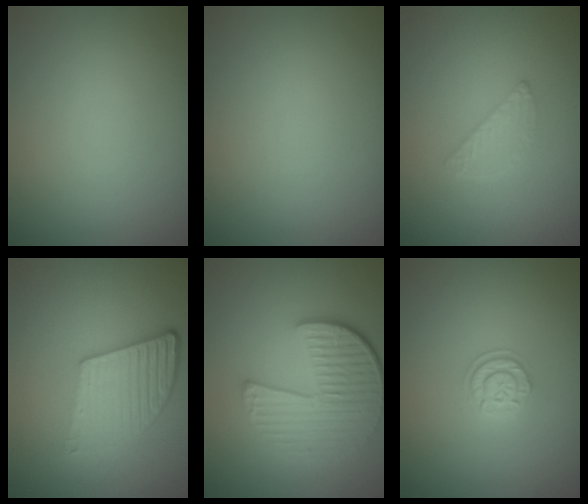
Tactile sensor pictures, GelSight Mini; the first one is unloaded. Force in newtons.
{"total": 0.0}
{"total": 1.5, "press": 1.5, "slide": 0.2}
{"total": 5.4, "press": 3.8, "slide": 3.9}
{"total": 6.3, "press": 4.4, "slide": 4.4}
{"total": 1.8, "press": 1.8, "slide": 0.3}